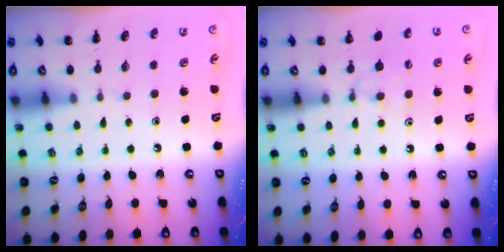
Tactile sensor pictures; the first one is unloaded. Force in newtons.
{"total": 6.4, "press": 6.2, "slide": 1.7}